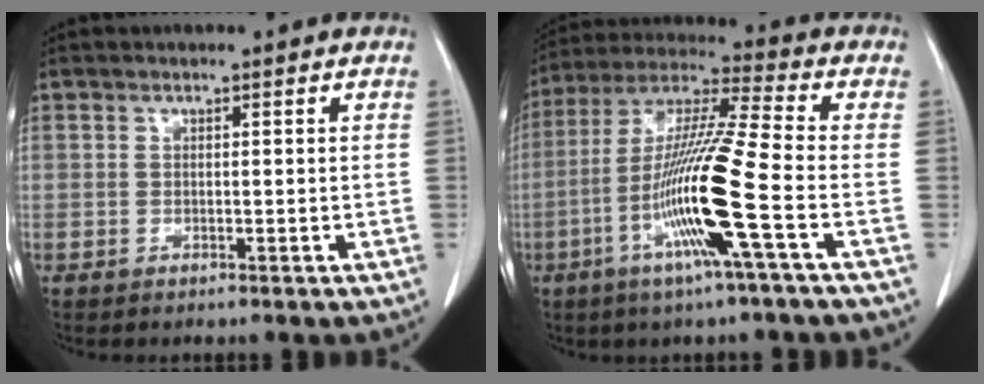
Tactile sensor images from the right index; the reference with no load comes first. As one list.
[{"total": 15.1, "force": [-5.1, -1.2, 14.1], "torque": [-0.281, -0.013, -0.105]}]